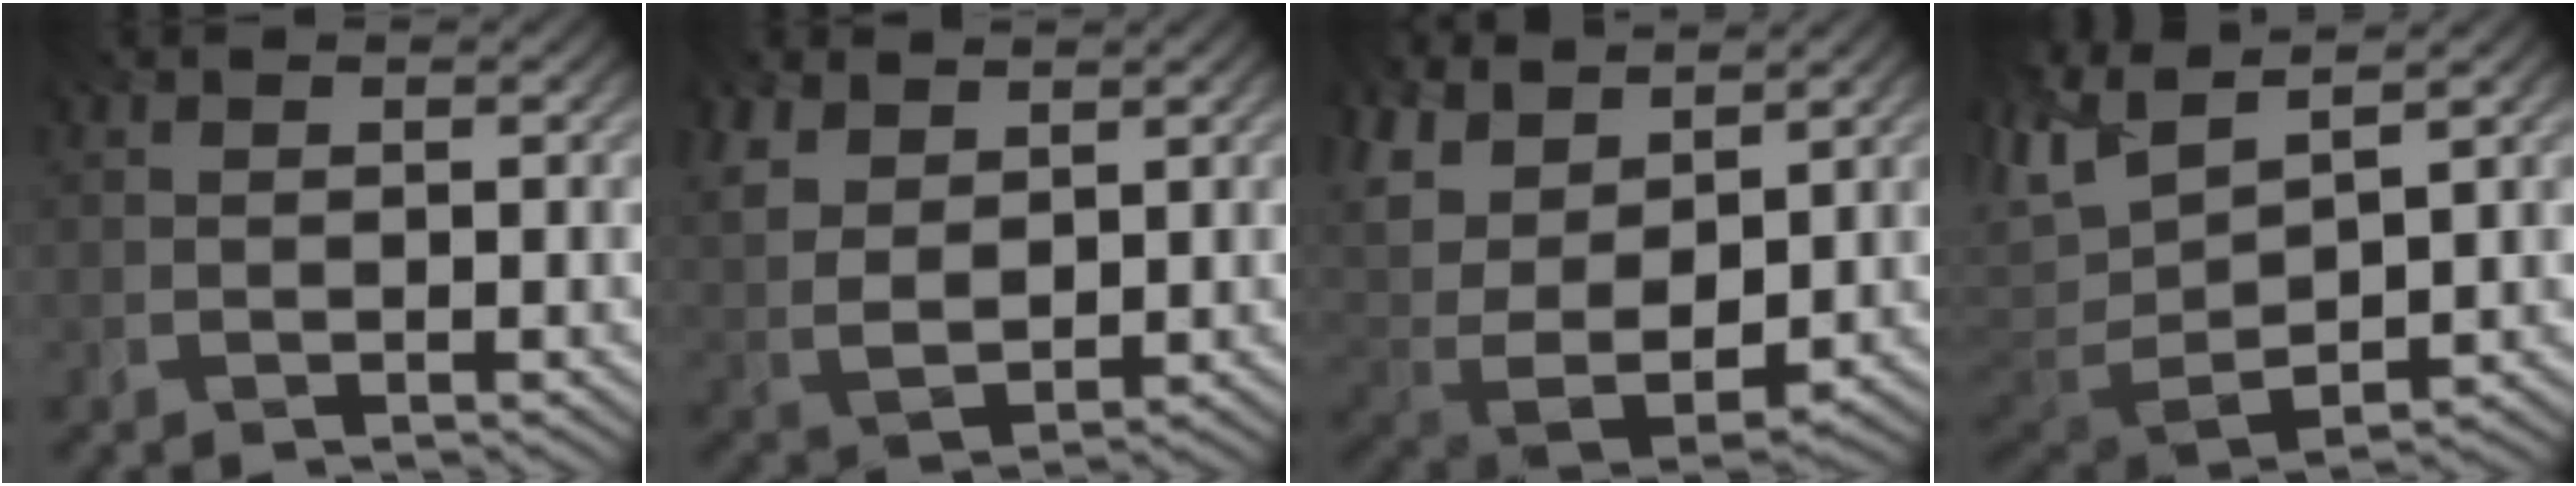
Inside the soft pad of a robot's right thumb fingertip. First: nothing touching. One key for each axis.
{"total": 7.7, "fx": 4.1, "fy": 4.6, "fz": 4.6, "tx": -0.137, "ty": 0.009, "tz": 0.077}
{"total": 11.7, "fx": 4.2, "fy": 7.2, "fz": 8.3, "tx": -0.219, "ty": 0.005, "tz": 0.078}
{"total": 9.7, "fx": 3.2, "fy": 4.1, "fz": 8.2, "tx": -0.209, "ty": 0.008, "tz": 0.051}